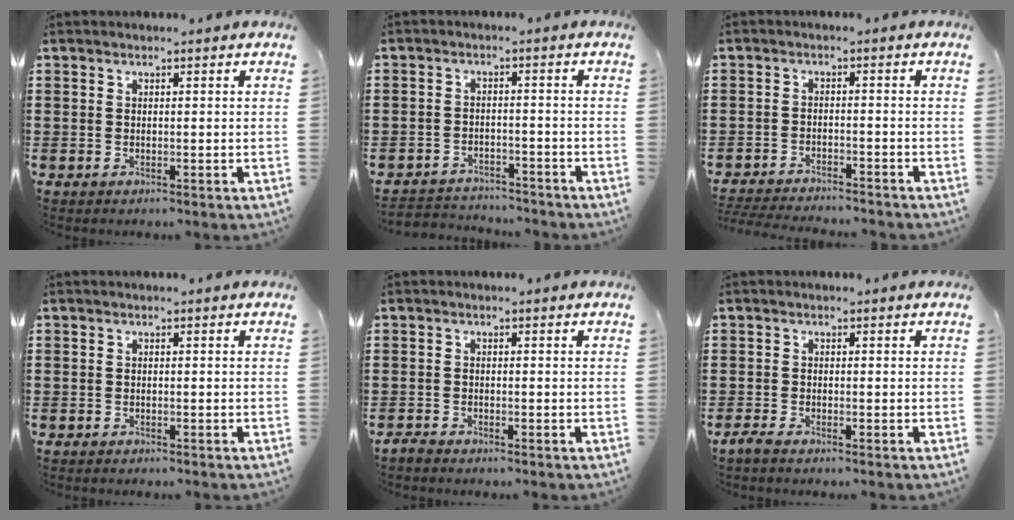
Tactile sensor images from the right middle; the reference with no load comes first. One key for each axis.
{"total": 3.0, "fx": -2.9, "fy": 0.7, "fz": -0.4, "tx": -0.002, "ty": 0.000, "tz": -0.066}
{"total": 3.4, "fx": -3.4, "fy": 0.1, "fz": 0.4, "tx": -0.015, "ty": -0.002, "tz": -0.074}
{"total": 0.6, "fx": -0.6, "fy": 0.1, "fz": 0.0, "tx": -0.002, "ty": 0.000, "tz": -0.014}
{"total": 1.2, "fx": -1.2, "fy": 0.2, "fz": 0.1, "tx": -0.007, "ty": 0.002, "tz": -0.025}
{"total": 1.3, "fx": -1.1, "fy": 0.1, "fz": 0.6, "tx": -0.020, "ty": -0.003, "tz": -0.024}